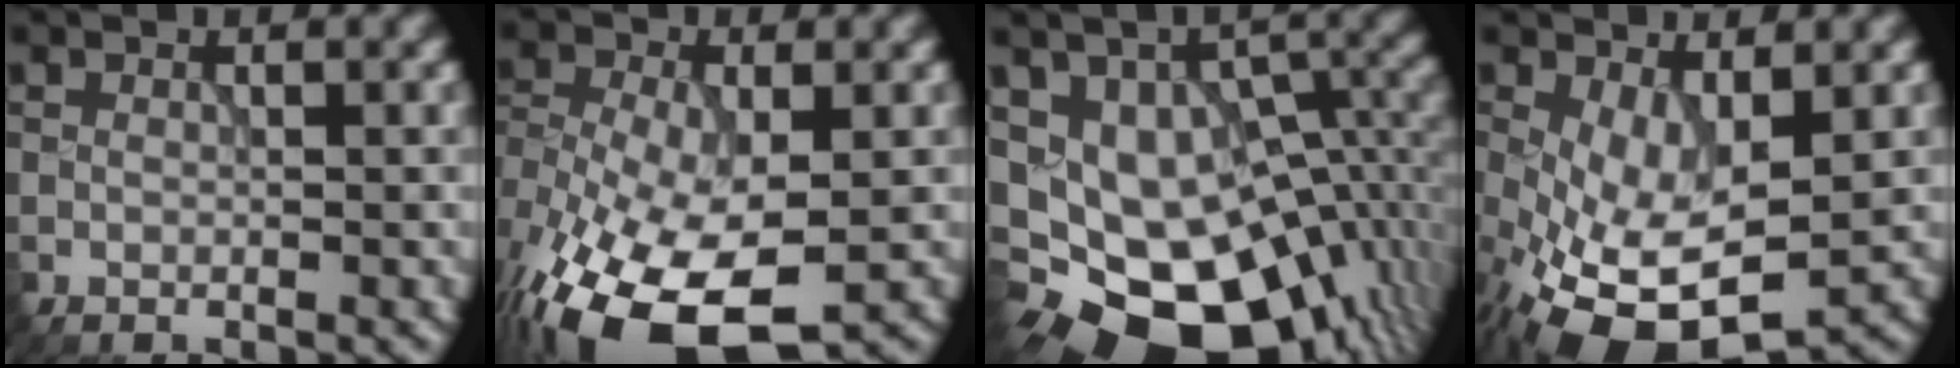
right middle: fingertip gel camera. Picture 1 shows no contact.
{"total": 13.2, "force": [-6.3, 6.9, 9.3], "torque": [-0.191, -0.036, -0.102]}
{"total": 16.0, "force": [-4.8, 10.1, 11.5], "torque": [-0.169, -0.011, -0.053]}
{"total": 9.7, "force": [-3.0, 4.4, 8.0], "torque": [-0.174, -0.027, -0.040]}